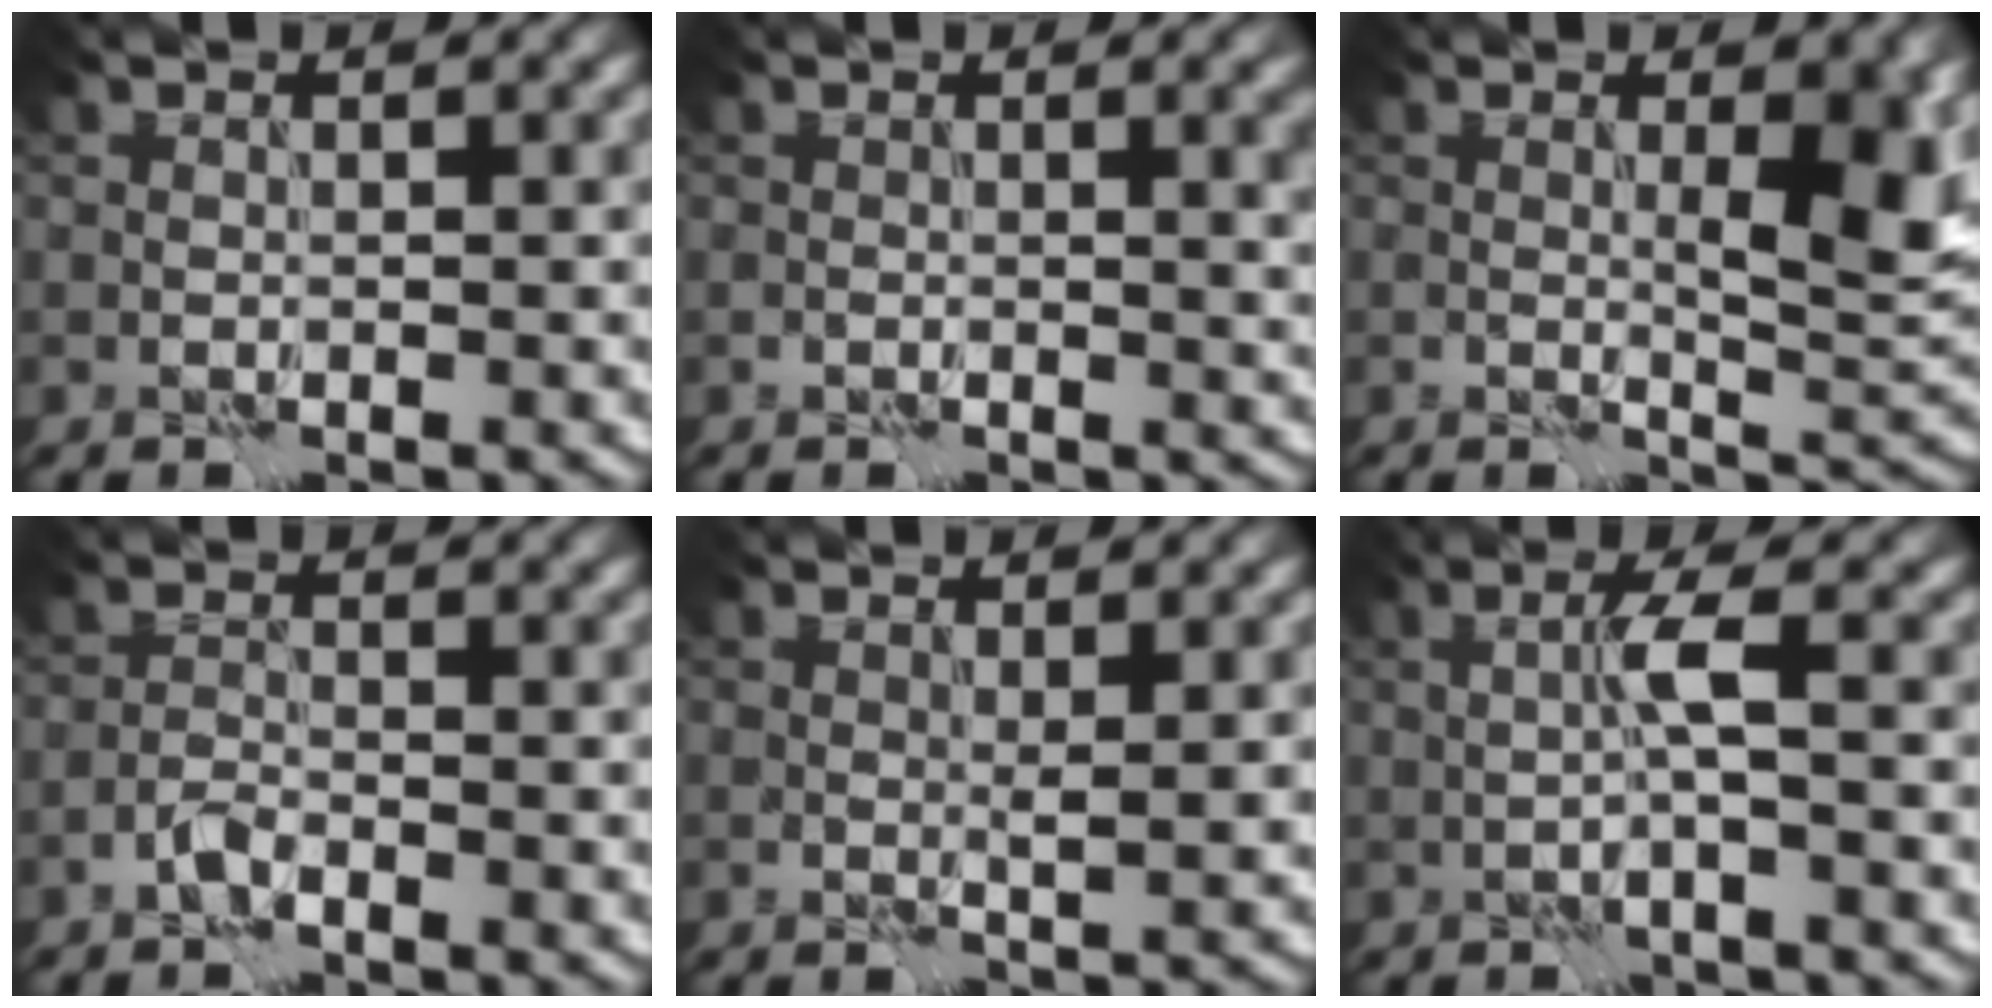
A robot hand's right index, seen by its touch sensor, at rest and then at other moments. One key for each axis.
{"total": 2.6, "fx": 0.2, "fy": 0.9, "fz": 2.4, "tx": -0.033, "ty": -0.005, "tz": -0.001}
{"total": 5.3, "fx": 0.6, "fy": 1.5, "fz": 5.0, "tx": -0.076, "ty": -0.008, "tz": 0.015}
{"total": 1.3, "fx": -1.1, "fy": 0.0, "fz": 0.6, "tx": -0.016, "ty": 0.004, "tz": -0.026}
{"total": 1.2, "fx": 0.2, "fy": 0.2, "fz": 1.2, "tx": -0.022, "ty": -0.004, "tz": 0.005}
{"total": 2.0, "fx": 0.1, "fy": -0.6, "fz": 1.9, "tx": -0.041, "ty": 0.007, "tz": 0.003}